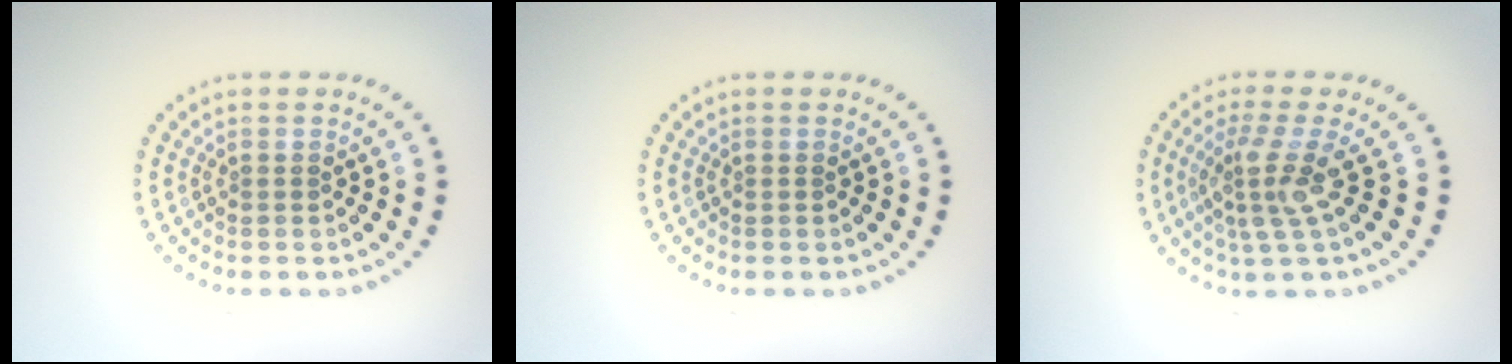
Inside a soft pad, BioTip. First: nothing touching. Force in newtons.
{"total": 0.0}
{"total": 3.6, "press": 2.6, "slide": 2.5}